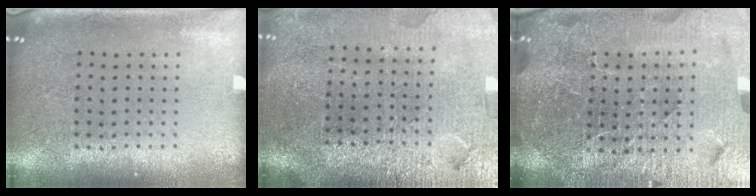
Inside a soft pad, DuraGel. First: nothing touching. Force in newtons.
{"total": 3.6, "press": 3.4, "slide": 1.3}
{"total": 6.1, "press": 5.4, "slide": 2.7}